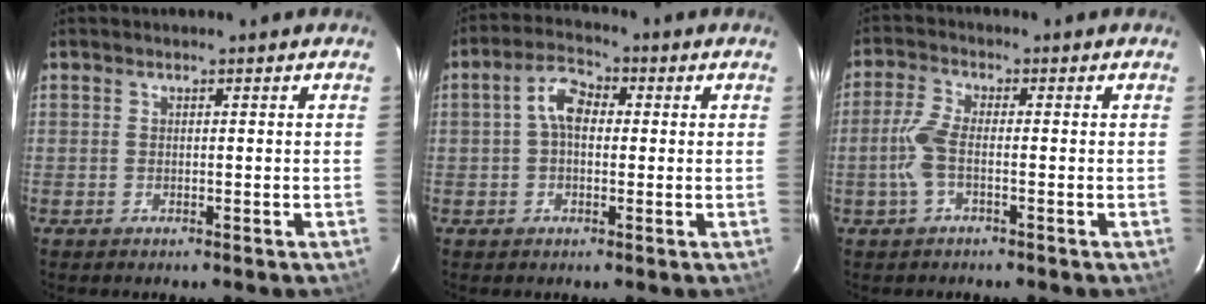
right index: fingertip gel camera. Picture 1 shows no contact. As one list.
[{"total": 5.2, "force": [0.5, 3.3, 4.0], "torque": [-0.076, 0.020, 0.008]}, {"total": 4.9, "force": [-1.4, 1.3, 4.5], "torque": [-0.106, 0.003, -0.029]}]